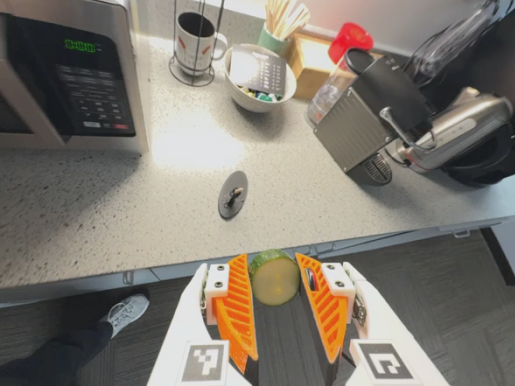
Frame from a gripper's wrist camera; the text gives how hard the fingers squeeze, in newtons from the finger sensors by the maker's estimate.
{"total": 8.1, "left": 7.6, "right": 8.6}